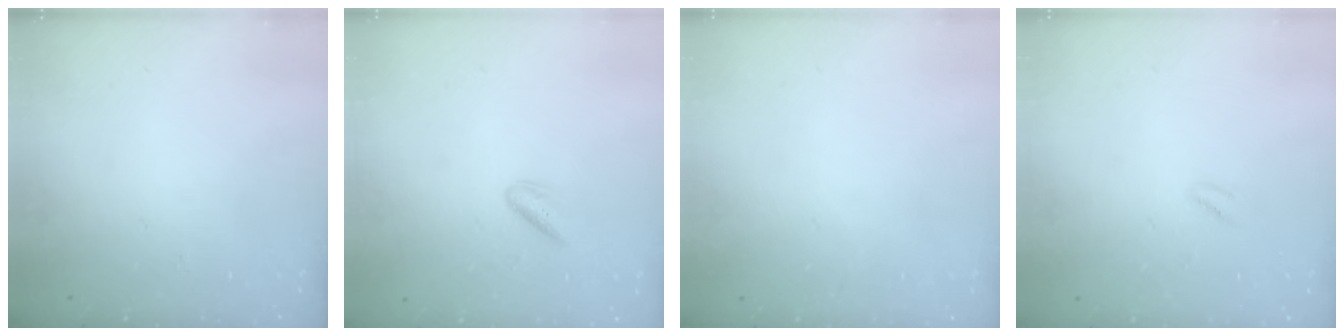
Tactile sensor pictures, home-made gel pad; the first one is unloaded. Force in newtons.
{"total": 2.8, "press": 2.4, "slide": 1.4}
{"total": 2.1, "press": 2.1, "slide": 0.1}
{"total": 1.1, "press": 0.8, "slide": 0.6}